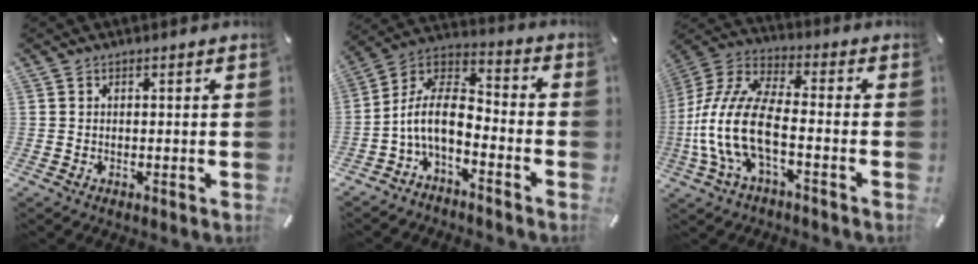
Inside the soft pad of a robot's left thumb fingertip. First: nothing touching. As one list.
[{"total": 10.6, "force": [-4.5, 5.3, 8.0], "torque": [-0.179, 0.004, -0.090]}, {"total": 14.3, "force": [-4.5, 6.6, 11.8], "torque": [-0.274, -0.008, -0.087]}]